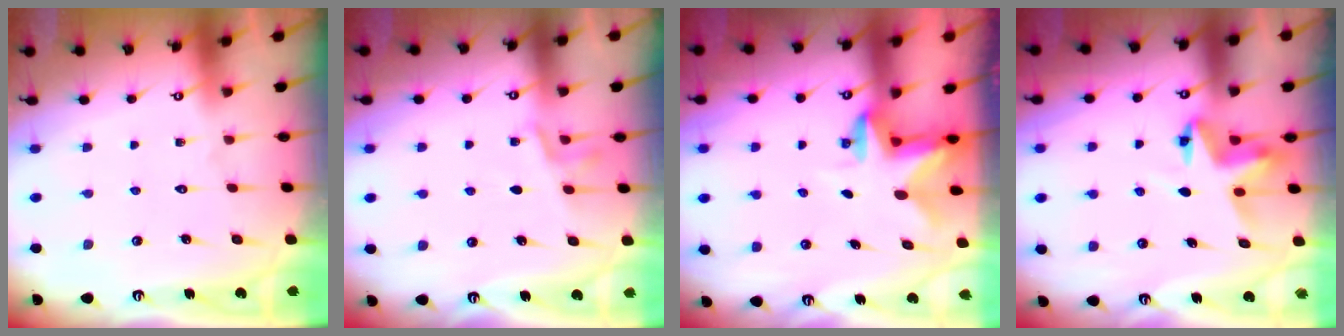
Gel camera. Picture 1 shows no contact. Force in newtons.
{"total": 5.8, "press": 5.5, "slide": 2.0}
{"total": 2.5, "press": 2.4, "slide": 0.4}
{"total": 5.8, "press": 5.8, "slide": 0.2}